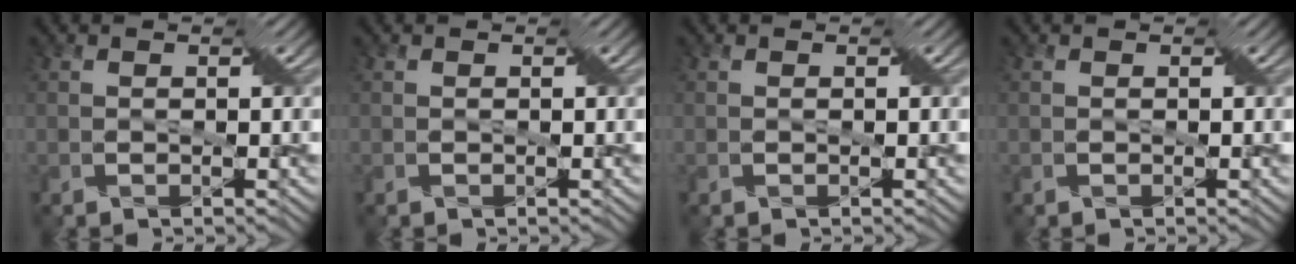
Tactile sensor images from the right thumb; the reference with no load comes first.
{"total": 0.0}
{"total": 0.0}
{"total": 0.0}